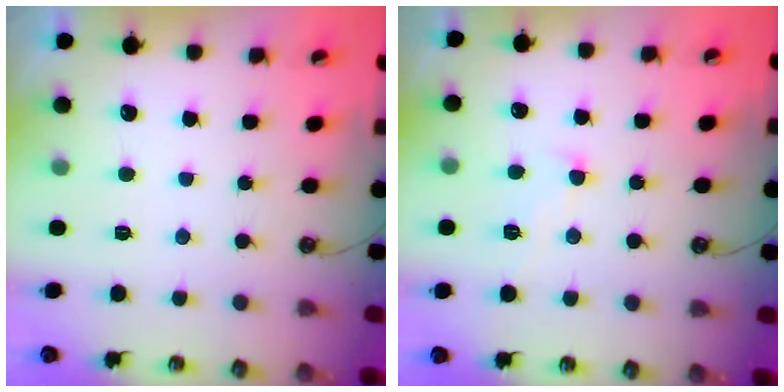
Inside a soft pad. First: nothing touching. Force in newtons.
{"total": 0.0}